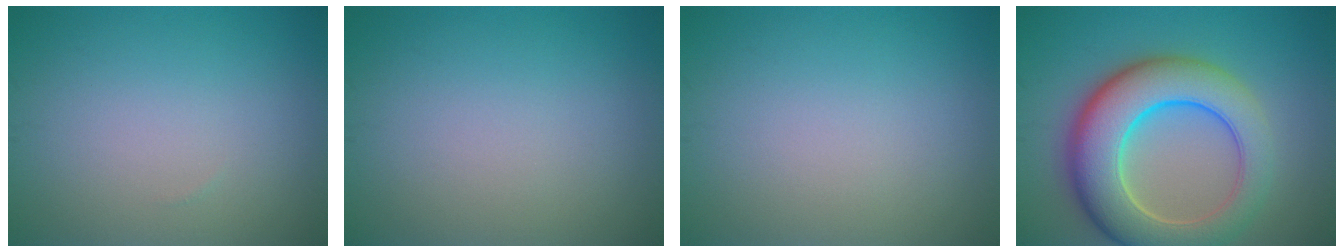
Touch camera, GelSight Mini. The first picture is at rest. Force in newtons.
{"total": 0.0}
{"total": 0.0}
{"total": 10.3, "press": 10.3, "slide": 0.8}